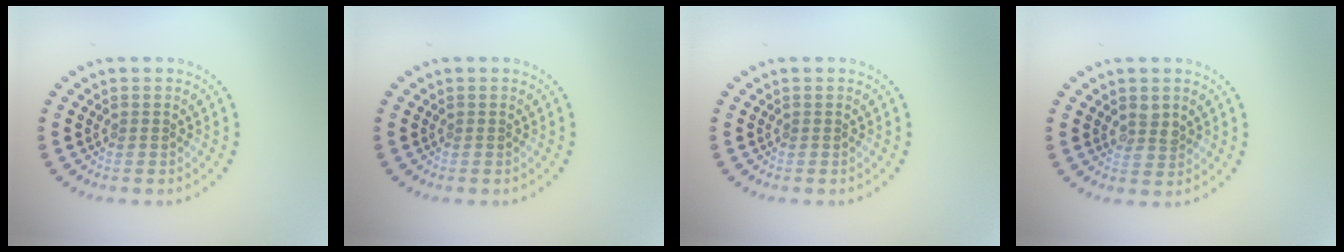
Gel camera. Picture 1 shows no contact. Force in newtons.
{"total": 0.0}
{"total": 0.0}
{"total": 1.7, "press": 1.7, "slide": 0.4}